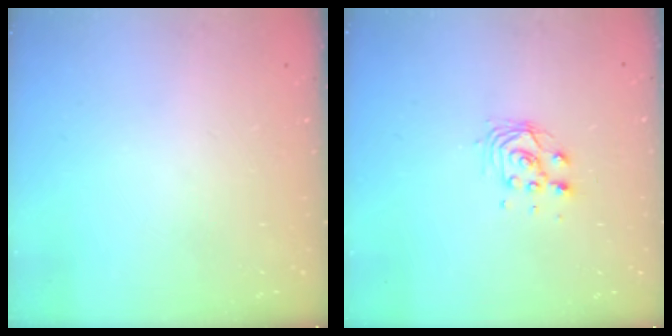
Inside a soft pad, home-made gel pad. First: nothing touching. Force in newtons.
{"total": 5.9, "press": 5.9, "slide": 0.2}